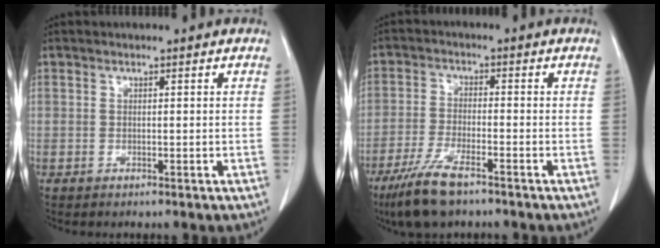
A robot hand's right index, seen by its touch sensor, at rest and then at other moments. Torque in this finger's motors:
{"motor_torque": [0.74, -0.70, 0.22, 0.11]}